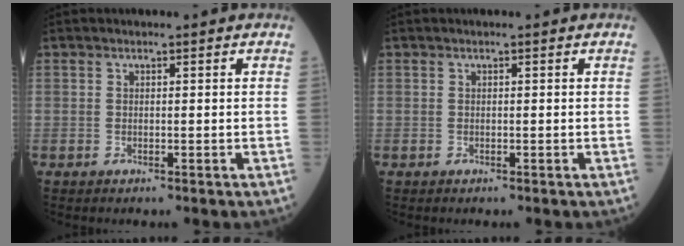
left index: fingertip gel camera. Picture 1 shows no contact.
{"total": 0.0}